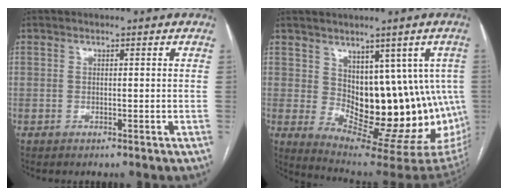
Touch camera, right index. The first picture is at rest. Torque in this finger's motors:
{"motor_torque": [2.01, 0.13, 0.65, 0.11]}